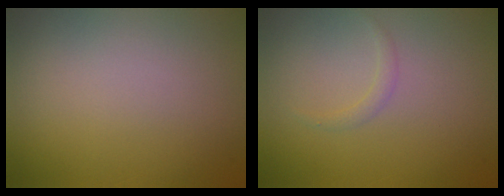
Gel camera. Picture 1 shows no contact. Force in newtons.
{"total": 0.7, "press": 0.7, "slide": 0.0}